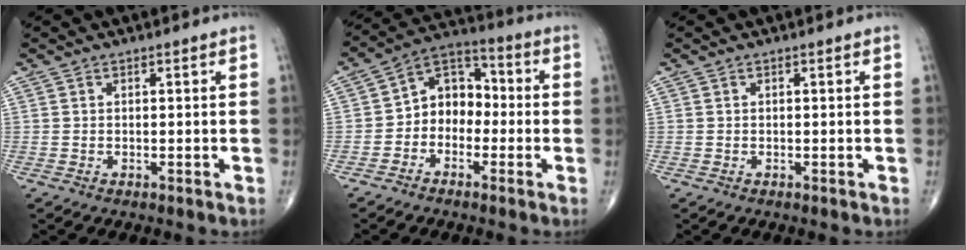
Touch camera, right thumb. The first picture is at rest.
{"total": 8.8, "force": [-1.8, 6.9, 5.2], "torque": [-0.047, 0.038, -0.052]}
{"total": 0.0}